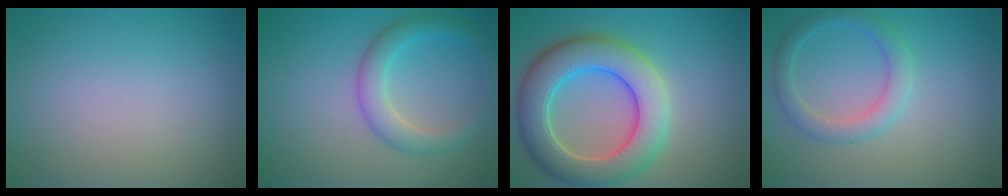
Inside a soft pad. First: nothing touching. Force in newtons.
{"total": 3.5, "press": 3.5, "slide": 0.2}
{"total": 8.7, "press": 8.6, "slide": 0.6}
{"total": 2.7, "press": 2.7, "slide": 0.2}